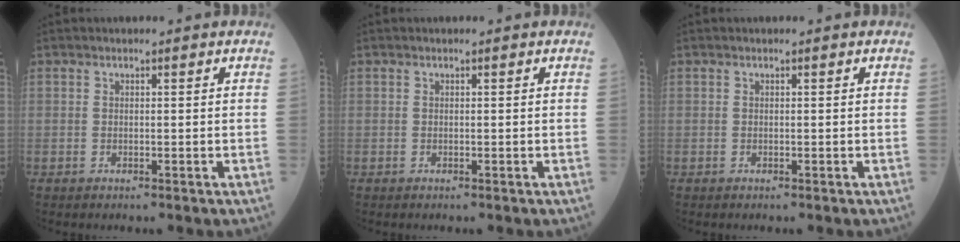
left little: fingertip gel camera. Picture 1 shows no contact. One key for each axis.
{"total": 0.0}
{"total": 0.0}